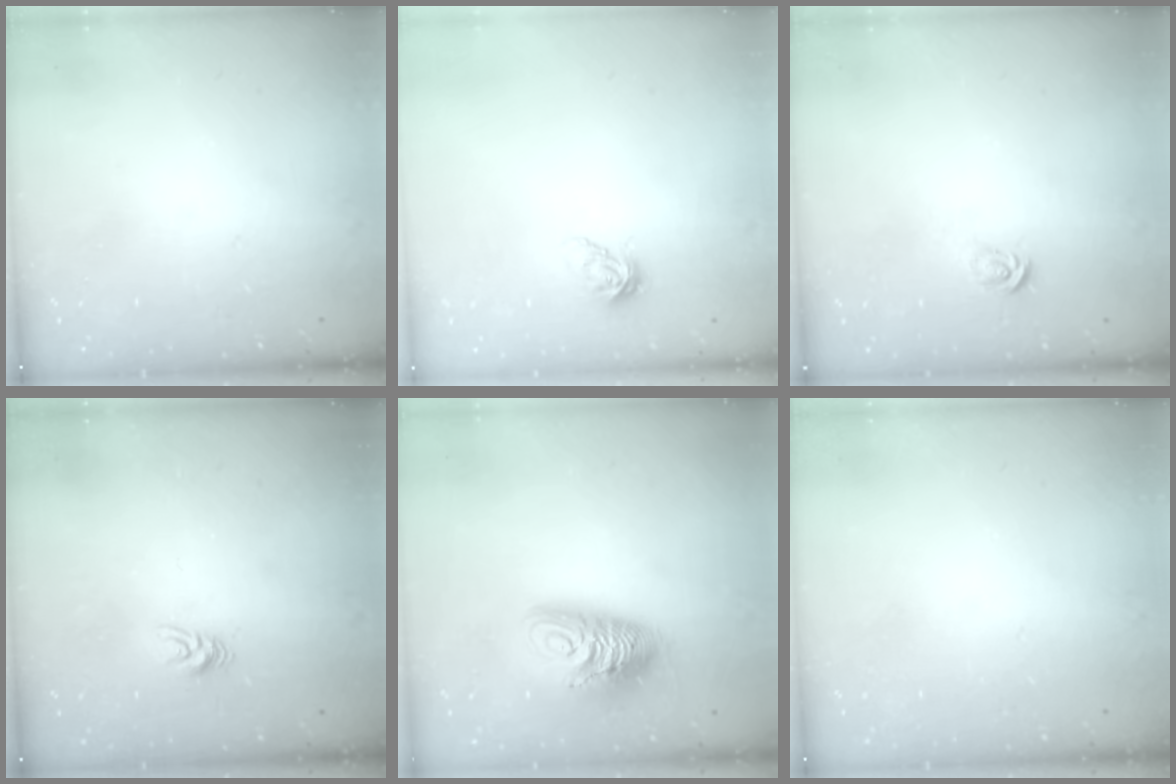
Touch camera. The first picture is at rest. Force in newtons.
{"total": 5.6, "press": 5.6, "slide": 0.4}
{"total": 2.8, "press": 2.8, "slide": 0.2}
{"total": 5.2, "press": 5.2, "slide": 0.3}
{"total": 11.8, "press": 11.7, "slide": 1.2}
{"total": 0.0}